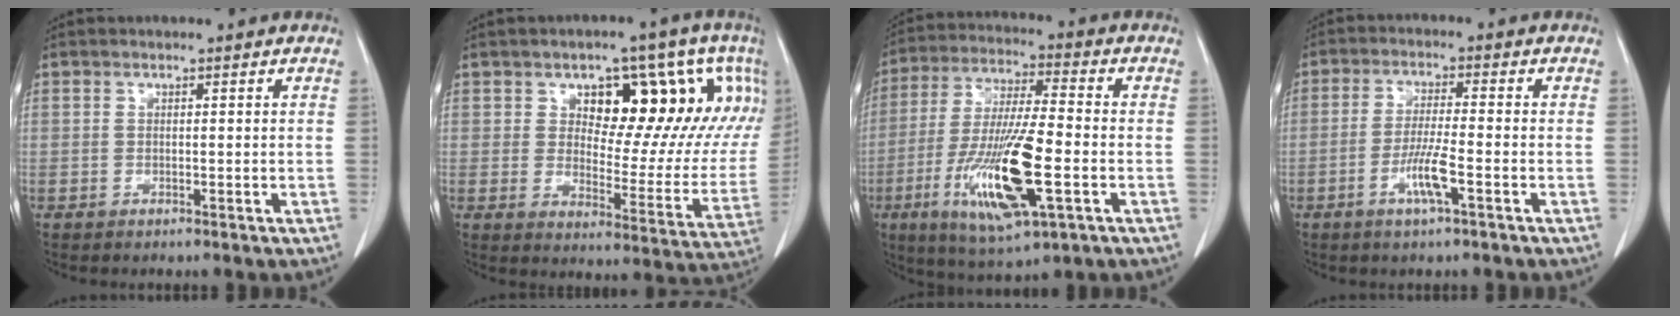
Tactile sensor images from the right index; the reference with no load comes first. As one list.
[{"total": 20.2, "force": [8.7, 9.5, 15.6], "torque": [-0.192, 0.024, 0.127]}, {"total": 16.9, "force": [-5.3, 2.8, 15.9], "torque": [-0.318, -0.023, -0.090]}, {"total": 5.7, "force": [-2.3, 0.1, 5.1], "torque": [-0.100, -0.007, -0.046]}]